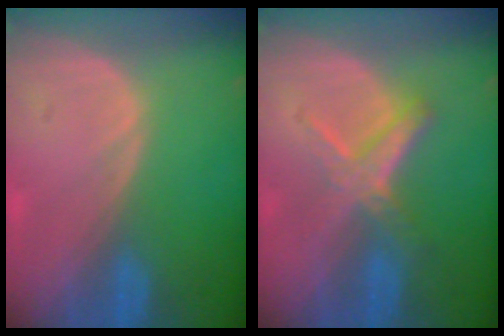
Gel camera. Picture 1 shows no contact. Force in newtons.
{"total": 5.8, "press": 5.4, "slide": 1.9}